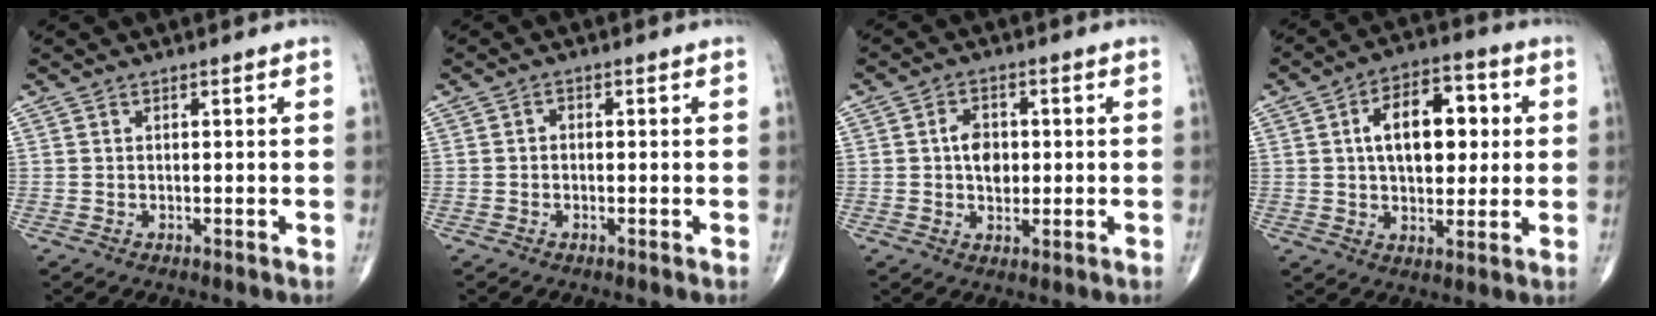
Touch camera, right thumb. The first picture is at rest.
{"total": 1.1, "force": [-0.1, 0.9, 0.6], "torque": [-0.003, 0.003, -0.008]}
{"total": 5.7, "force": [0.2, 4.0, 4.0], "torque": [-0.046, 0.002, 0.001]}
{"total": 14.2, "force": [2.5, 8.3, 11.2], "torque": [-0.138, 0.014, 0.035]}